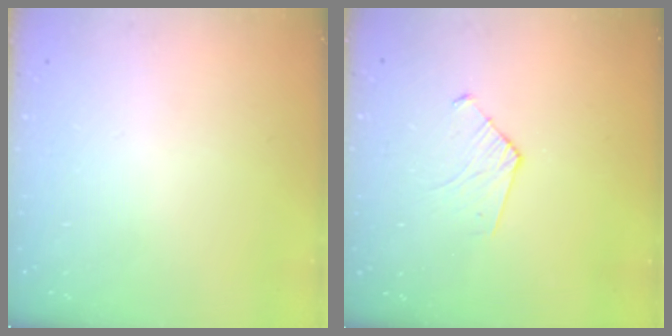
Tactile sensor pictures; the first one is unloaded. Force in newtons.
{"total": 6.2, "press": 6.2, "slide": 0.5}